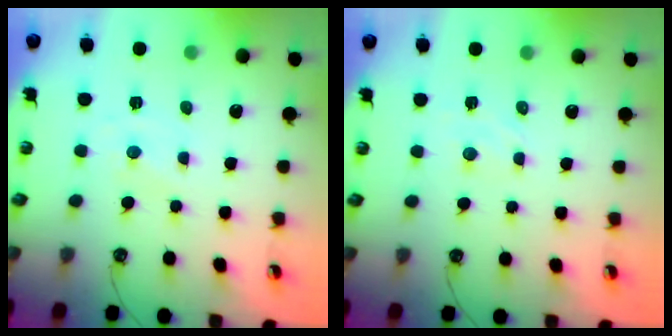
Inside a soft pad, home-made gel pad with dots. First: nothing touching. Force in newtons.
{"total": 1.8, "press": 1.8, "slide": 0.3}